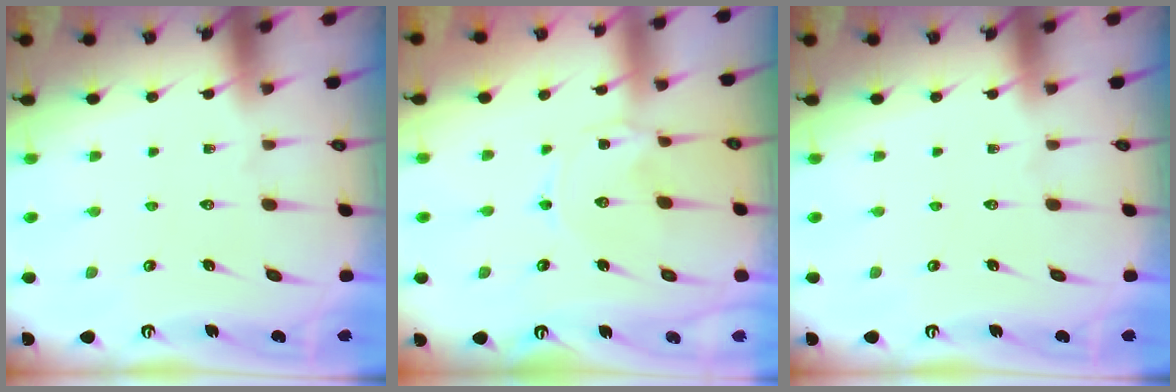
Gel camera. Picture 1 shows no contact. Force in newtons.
{"total": 0.0}
{"total": 0.0}